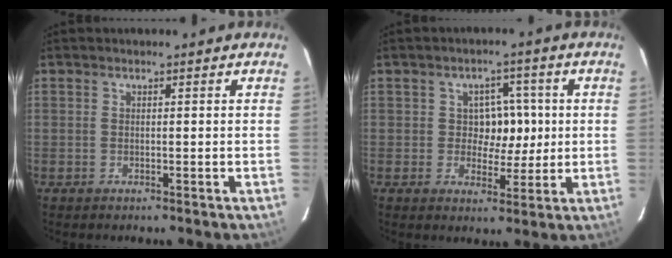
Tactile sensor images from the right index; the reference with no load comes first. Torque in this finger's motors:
{"motor_torque": [0.59, 0.07, 0.26, 0.02]}